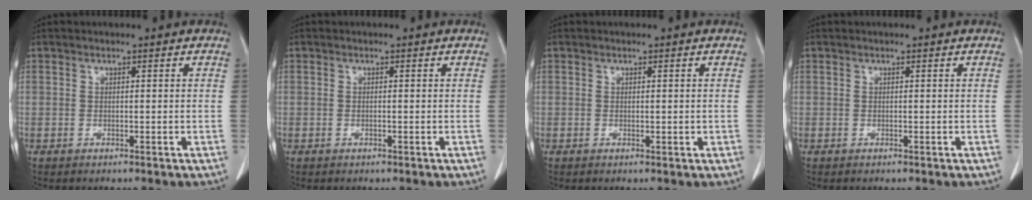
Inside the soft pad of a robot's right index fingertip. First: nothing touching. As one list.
[{"total": 0.0}, {"total": 0.7, "force": [0.1, 0.3, 0.6], "torque": [-0.008, -0.002, 0.005]}, {"total": 0.0}]